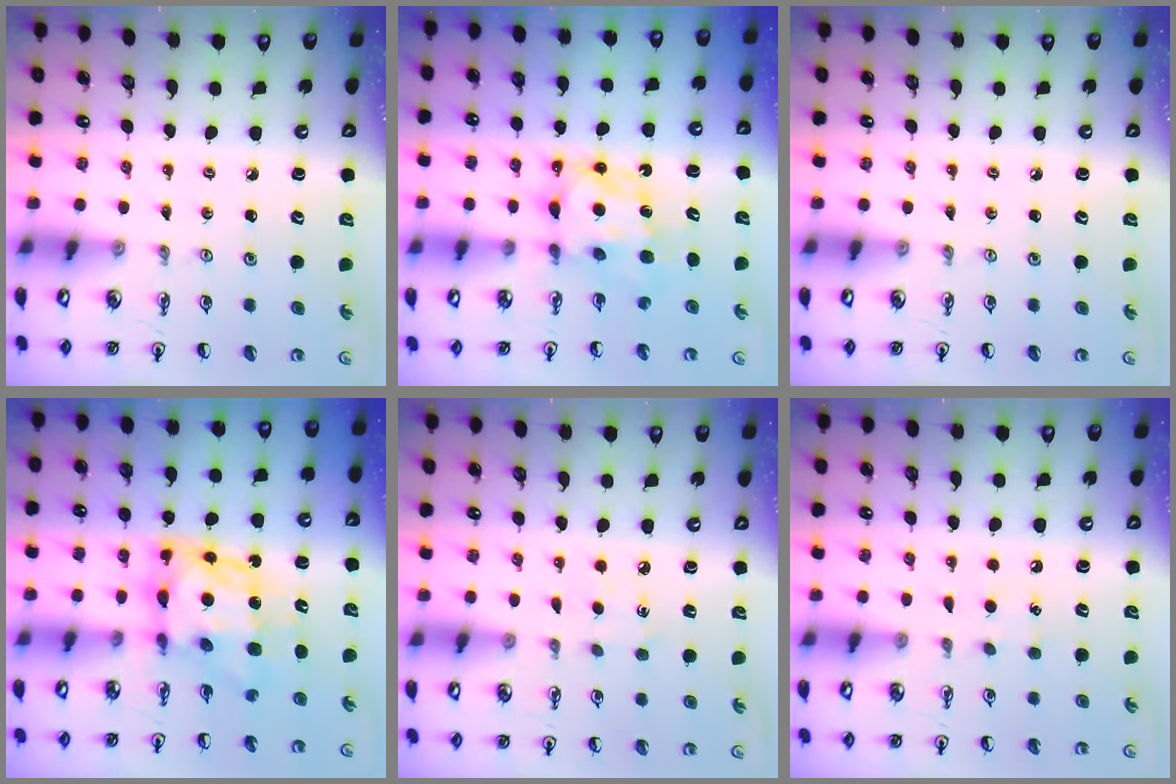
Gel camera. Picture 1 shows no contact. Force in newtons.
{"total": 7.1, "press": 7.0, "slide": 0.4}
{"total": 0.0}
{"total": 9.6, "press": 9.5, "slide": 1.2}
{"total": 5.4, "press": 5.4, "slide": 0.6}
{"total": 5.3, "press": 5.3, "slide": 0.7}